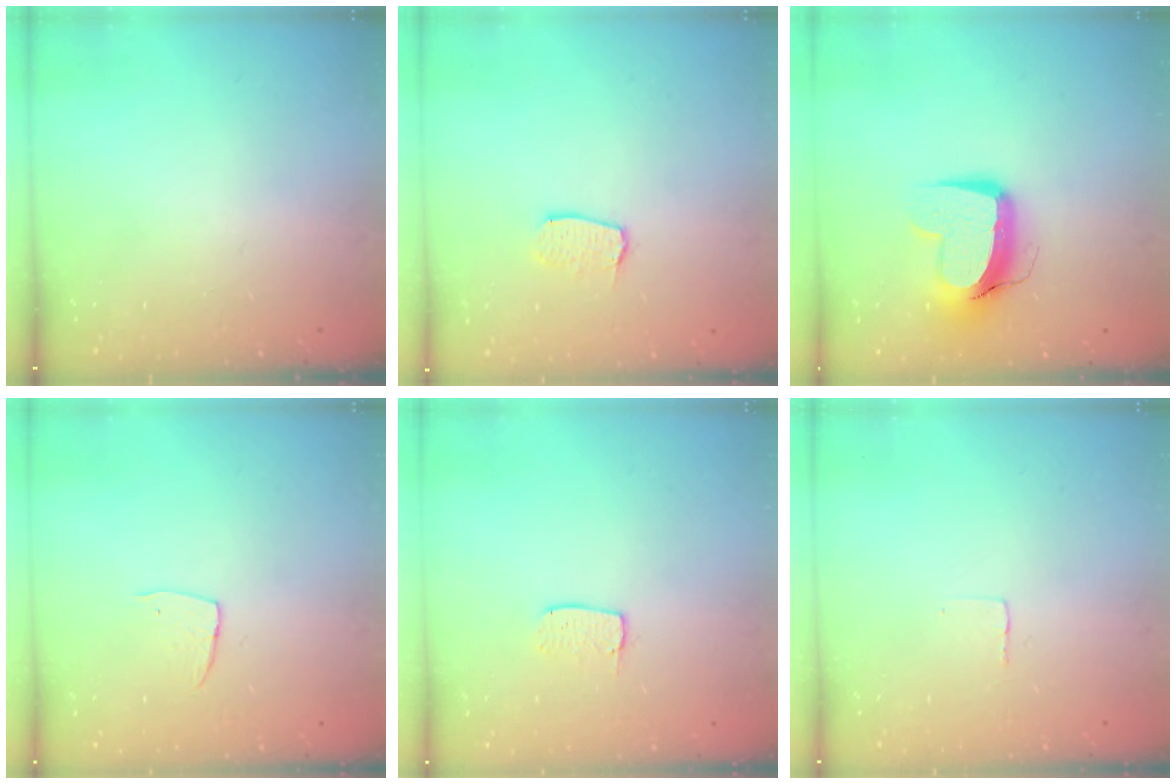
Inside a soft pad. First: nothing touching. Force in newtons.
{"total": 6.1, "press": 6.1, "slide": 0.2}
{"total": 13.0, "press": 12.9, "slide": 1.7}
{"total": 4.8, "press": 4.8, "slide": 0.4}
{"total": 4.4, "press": 4.4, "slide": 0.3}
{"total": 2.4, "press": 2.4, "slide": 0.1}